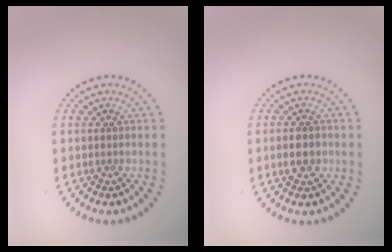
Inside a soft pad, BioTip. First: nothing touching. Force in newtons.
{"total": 2.7, "press": 2.7, "slide": 0.1}